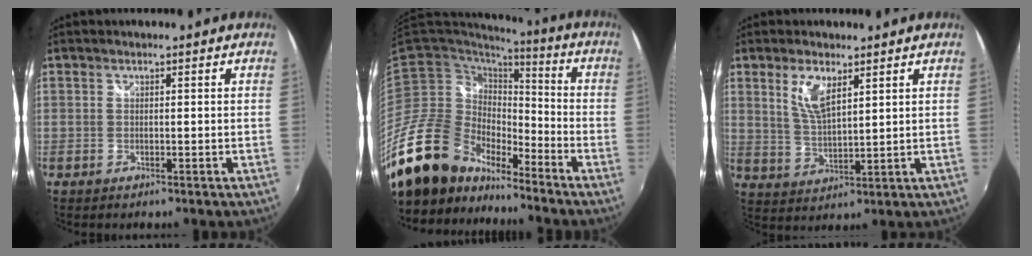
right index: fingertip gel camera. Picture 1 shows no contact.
{"total": 19.6, "force": [-15.8, 9.2, 7.1], "torque": [-0.147, -0.002, -0.289]}
{"total": 6.5, "force": [3.4, 2.4, 5.0], "torque": [-0.096, -0.003, 0.069]}